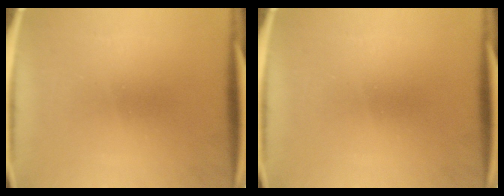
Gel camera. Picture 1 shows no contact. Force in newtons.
{"total": 0.0}